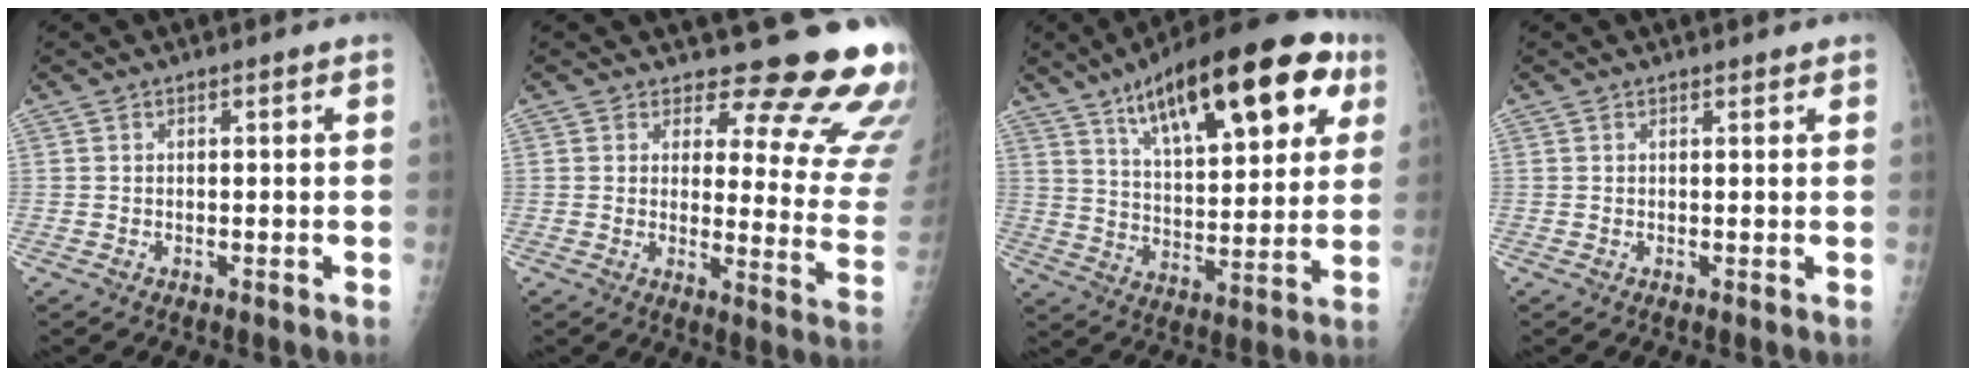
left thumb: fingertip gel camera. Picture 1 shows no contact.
{"total": 17.8, "force": [15.0, 6.0, 7.4], "torque": [-0.039, -0.137, 0.157]}
{"total": 26.0, "force": [12.6, 9.8, 20.4], "torque": [-0.275, -0.014, 0.194]}
{"total": 1.0, "force": [0.9, 0.4, 0.3], "torque": [0.000, -0.002, 0.010]}